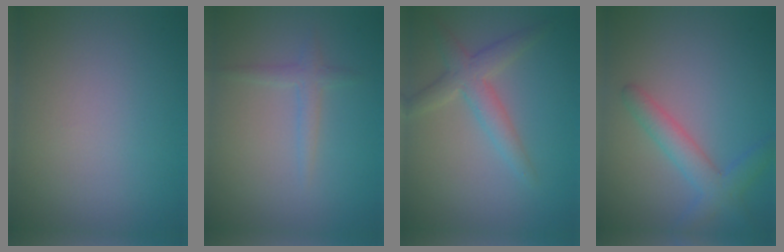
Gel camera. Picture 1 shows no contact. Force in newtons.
{"total": 1.4, "press": 1.4, "slide": 0.1}
{"total": 3.1, "press": 3.1, "slide": 0.4}
{"total": 2.2, "press": 2.2, "slide": 0.2}